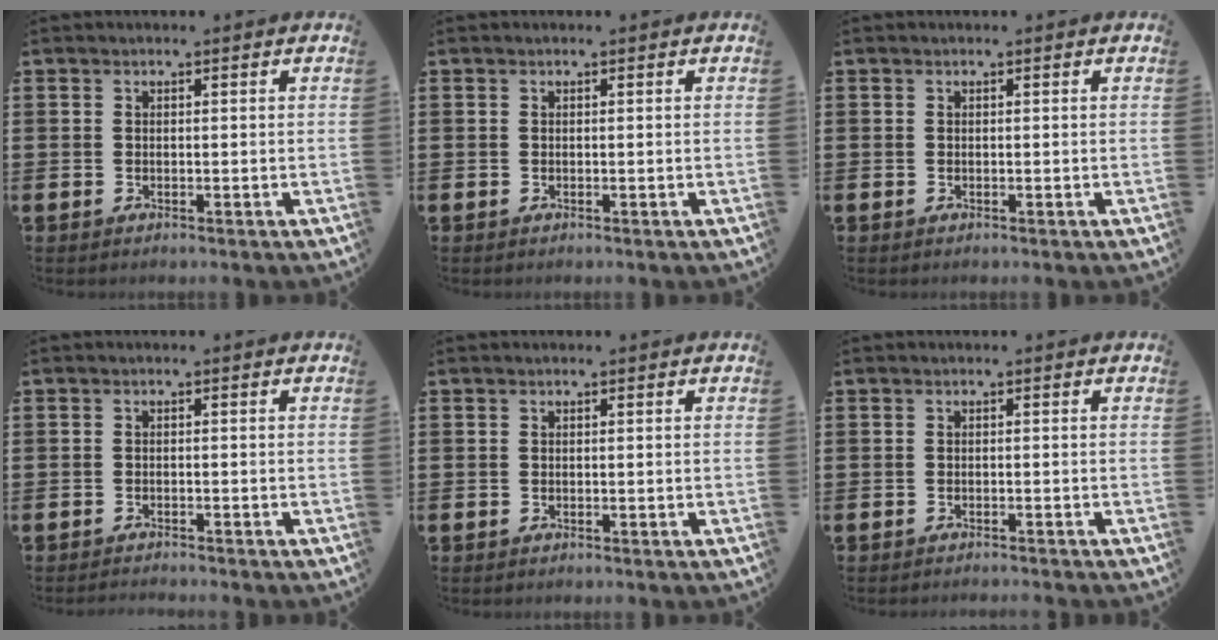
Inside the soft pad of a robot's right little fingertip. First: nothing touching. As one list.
[{"total": 0.0}, {"total": 0.0}, {"total": 0.8, "force": [-0.8, -0.1, 0.0], "torque": [-0.002, 0.001, -0.017]}, {"total": 0.0}, {"total": 0.5, "force": [-0.5, -0.1, 0.0], "torque": [0.000, -0.001, -0.011]}]